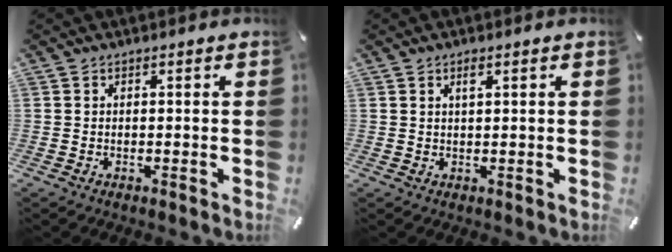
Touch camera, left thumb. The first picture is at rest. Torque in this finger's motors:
{"motor_torque": [0.01, -0.13, 0.03, 0.04, 0.00]}